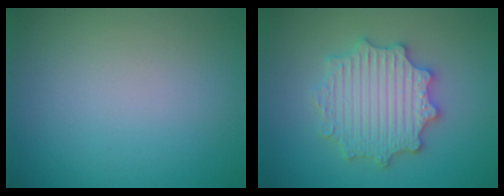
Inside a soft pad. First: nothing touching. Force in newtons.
{"total": 5.6, "press": 5.6, "slide": 1.0}